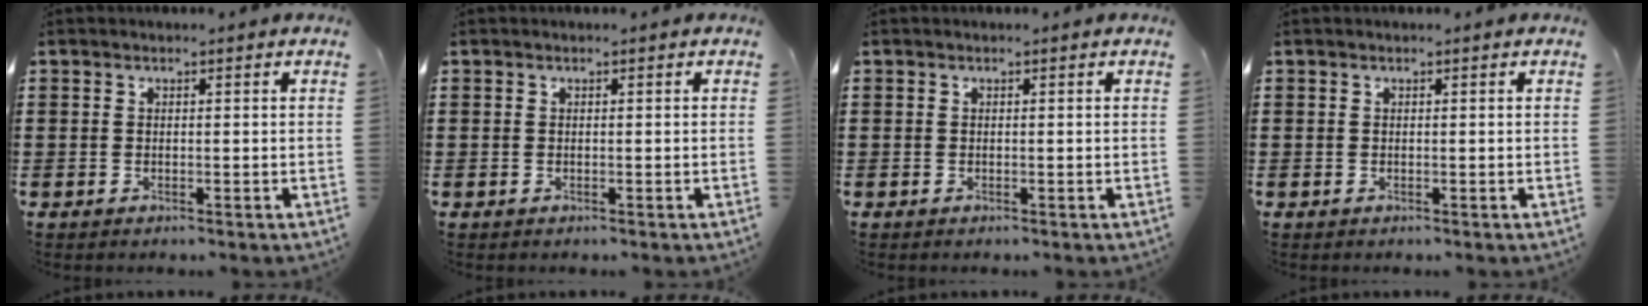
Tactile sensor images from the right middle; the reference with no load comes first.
{"total": 0.0}
{"total": 0.0}
{"total": 0.0}